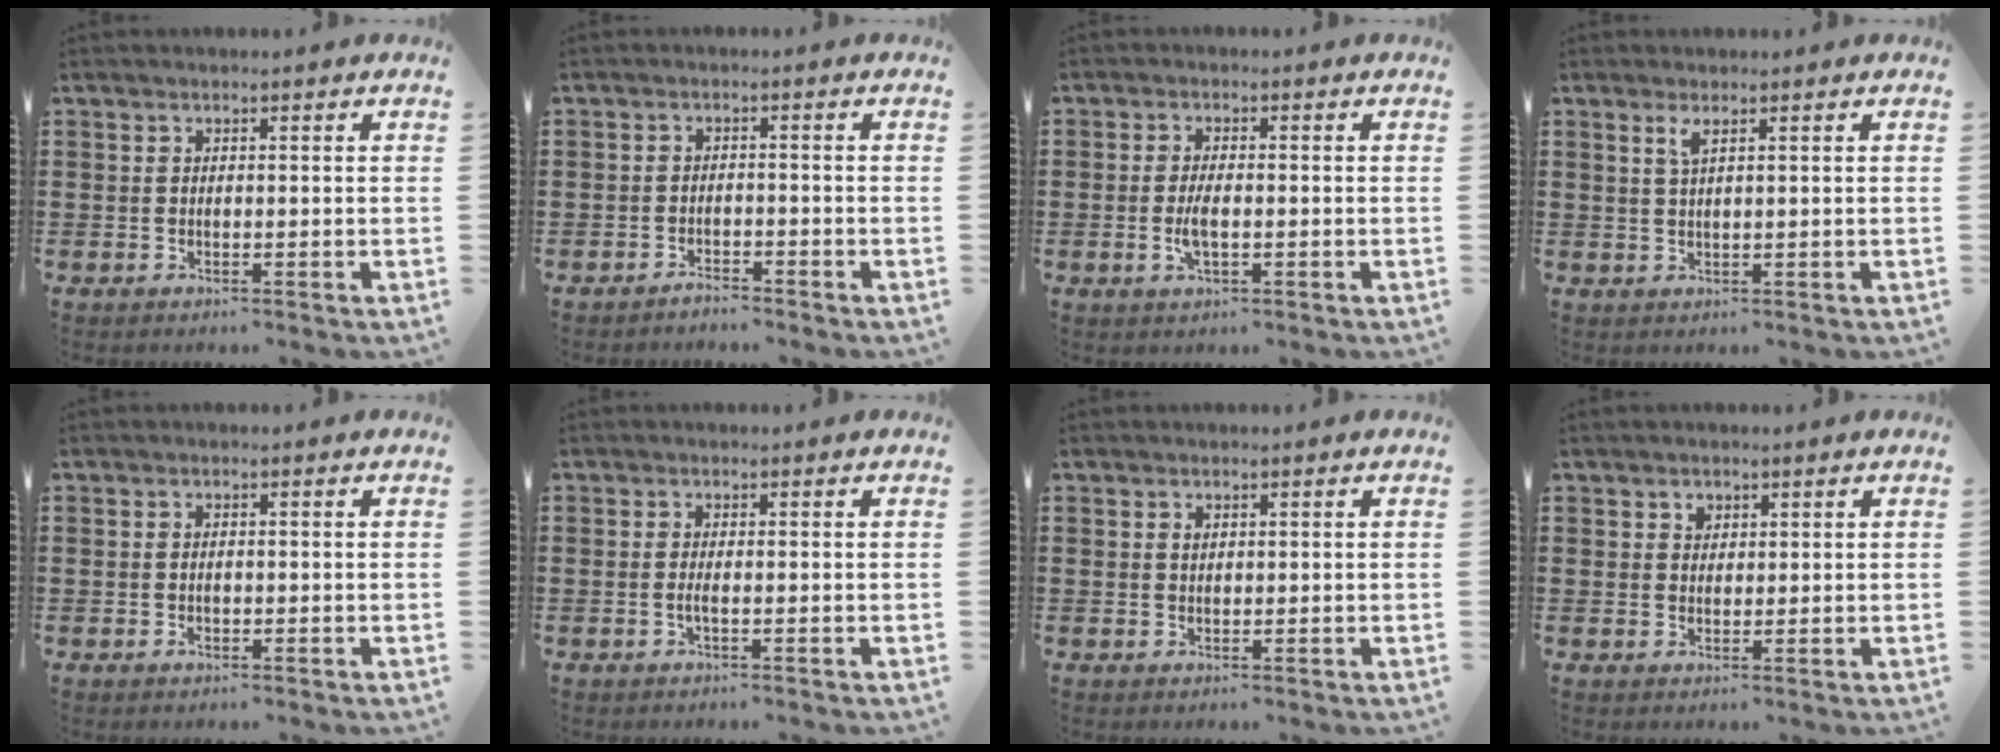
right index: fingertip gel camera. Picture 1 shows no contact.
{"total": 1.7, "force": [-1.7, 0.2, 0.1], "torque": [-0.008, 0.004, -0.035]}
{"total": 3.3, "force": [-0.6, 1.1, 3.0], "torque": [-0.068, -0.004, -0.016]}
{"total": 1.8, "force": [0.9, 0.3, 1.5], "torque": [-0.033, 0.002, 0.015]}
{"total": 0.9, "force": [-0.3, 0.3, 0.8], "torque": [-0.018, -0.003, -0.005]}
{"total": 1.3, "force": [-0.5, 0.0, 1.2], "torque": [-0.028, -0.004, -0.011]}
{"total": 0.8, "force": [0.3, 0.5, 0.5], "torque": [-0.012, 0.003, 0.006]}
{"total": 1.5, "force": [0.9, 1.1, 0.5], "torque": [-0.011, 0.004, 0.018]}